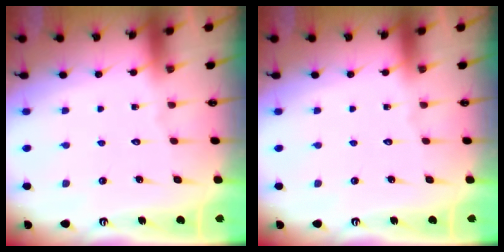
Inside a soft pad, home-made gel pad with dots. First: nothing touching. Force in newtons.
{"total": 0.0}